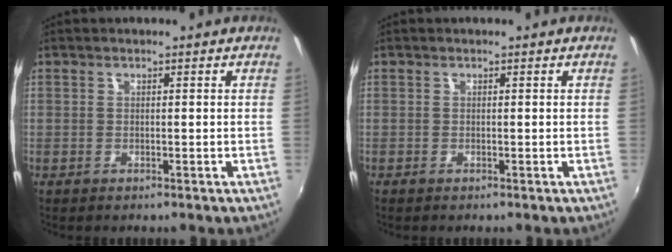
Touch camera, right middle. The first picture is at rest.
{"total": 0.0}